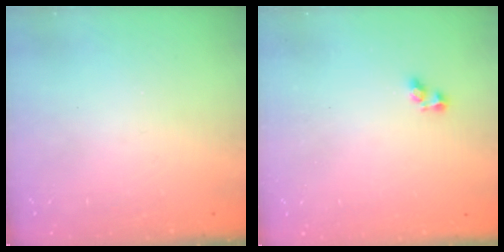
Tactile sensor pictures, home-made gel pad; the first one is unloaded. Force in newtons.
{"total": 3.0, "press": 3.0, "slide": 0.4}